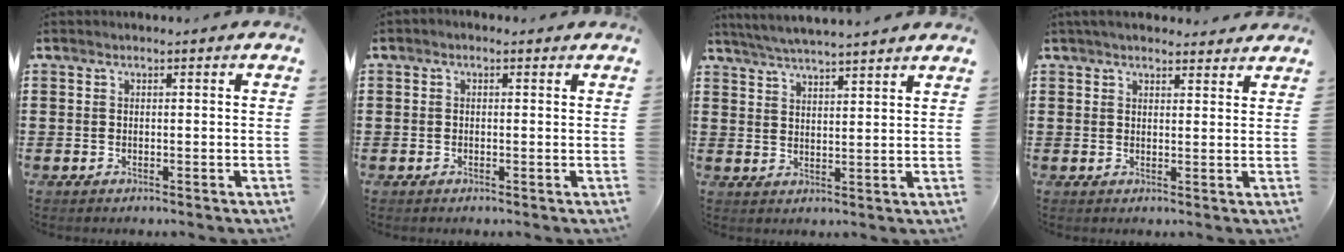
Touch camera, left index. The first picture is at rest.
{"total": 0.6, "force": [-0.3, 0.5, 0.2], "torque": [-0.006, 0.001, -0.007]}
{"total": 4.4, "force": [4.2, -0.6, 1.2], "torque": [-0.037, -0.018, 0.075]}
{"total": 3.1, "force": [2.9, 0.8, 0.9], "torque": [-0.025, -0.003, 0.055]}